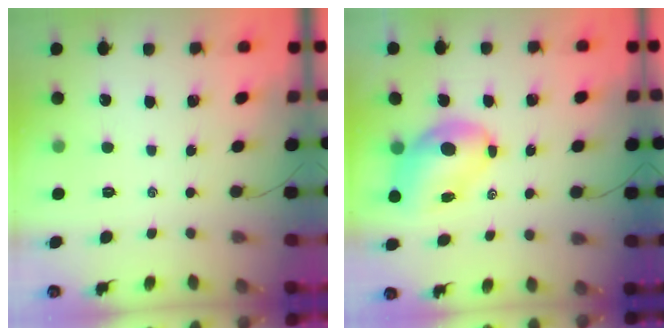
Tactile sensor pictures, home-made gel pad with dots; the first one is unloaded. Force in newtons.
{"total": 7.6, "press": 7.3, "slide": 2.3}